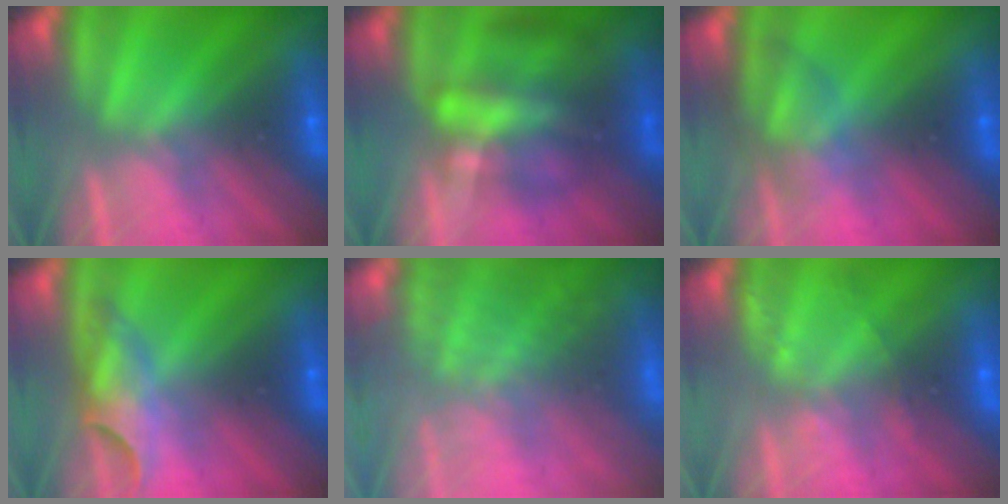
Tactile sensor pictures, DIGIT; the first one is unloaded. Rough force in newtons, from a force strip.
{"total": 4.7}
{"total": 2.5}
{"total": 3.7}
{"total": 11.2}
{"total": 2.2}